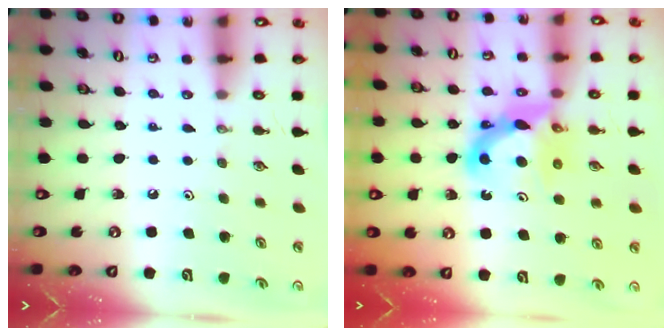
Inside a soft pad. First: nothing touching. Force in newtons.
{"total": 9.1, "press": 9.1, "slide": 1.0}